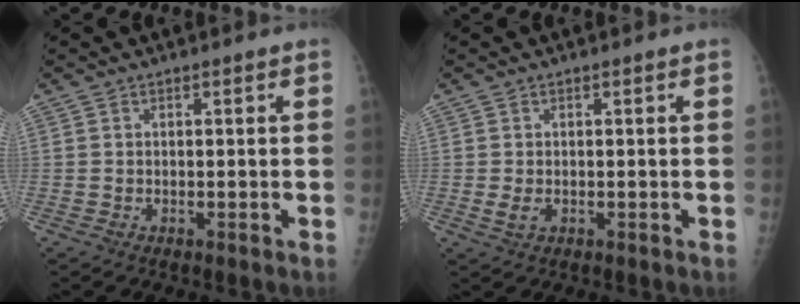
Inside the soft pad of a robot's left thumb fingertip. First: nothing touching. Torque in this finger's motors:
{"motor_torque": [0.22, 0.32, 0.32, -0.01, 0.00]}